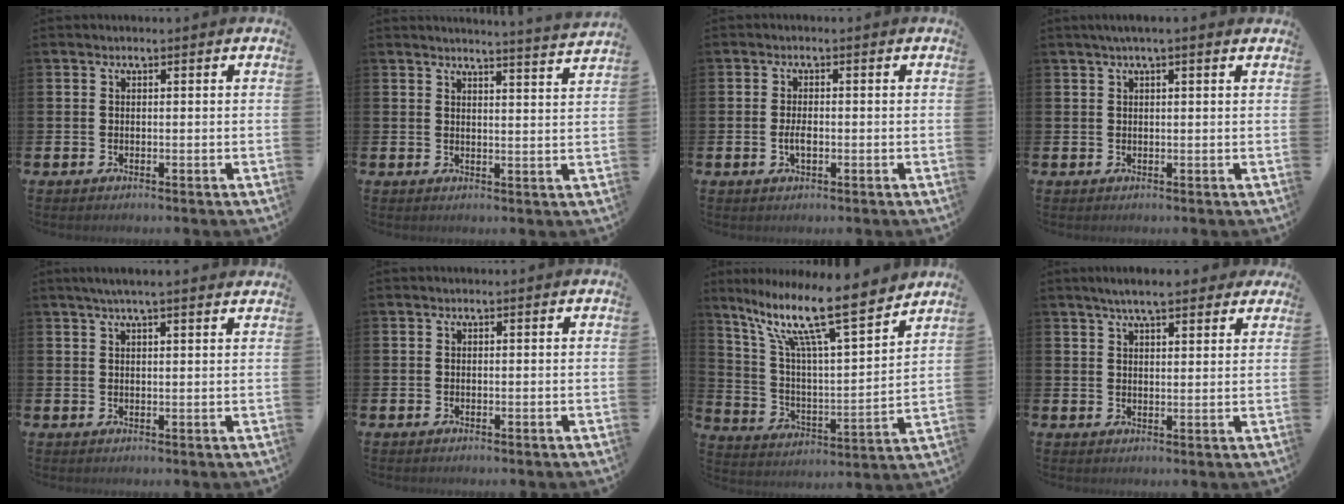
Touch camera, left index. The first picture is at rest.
{"total": 3.7, "force": [3.6, -0.8, 0.1], "torque": [0.003, -0.033, 0.061]}
{"total": 2.1, "force": [-0.3, 0.9, 1.9], "torque": [-0.031, -0.001, -0.006]}
{"total": 1.9, "force": [1.3, 0.1, 1.3], "torque": [-0.021, 0.003, 0.022]}
{"total": 3.2, "force": [2.8, 0.0, 1.5], "torque": [-0.031, -0.004, 0.050]}
{"total": 0.0}
{"total": 14.3, "force": [10.9, 2.4, 8.9], "torque": [-0.193, -0.064, 0.181]}
{"total": 5.6, "force": [4.9, 1.3, 2.4], "torque": [-0.045, -0.014, 0.088]}